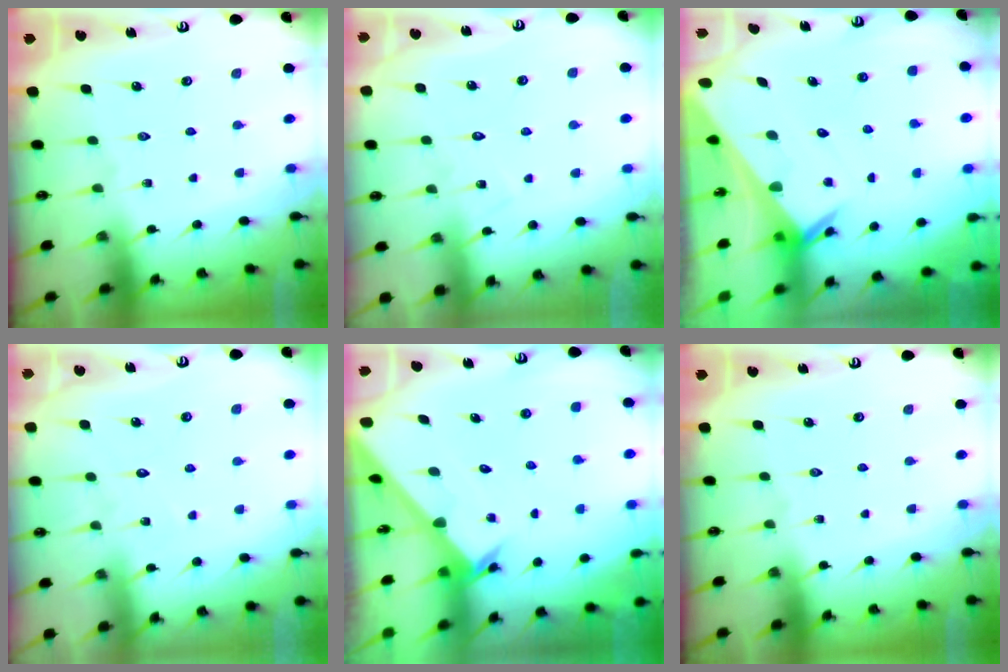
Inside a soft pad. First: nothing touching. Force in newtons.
{"total": 6.2, "press": 6.2, "slide": 0.6}
{"total": 3.5, "press": 3.5, "slide": 0.1}
{"total": 4.2, "press": 4.1, "slide": 0.4}
{"total": 2.4, "press": 2.4, "slide": 0.2}
{"total": 0.0}